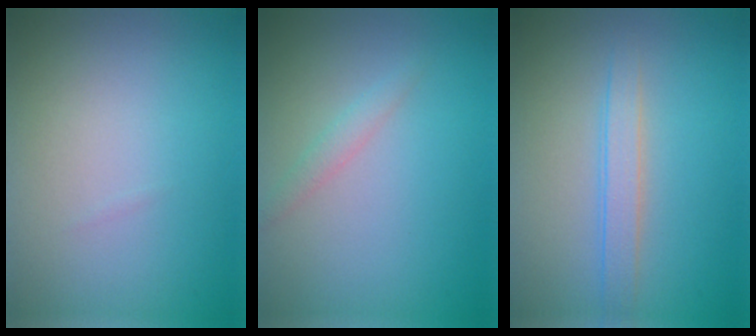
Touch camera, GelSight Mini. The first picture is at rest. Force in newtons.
{"total": 1.1, "press": 1.1, "slide": 0.1}
{"total": 2.1, "press": 2.1, "slide": 0.1}